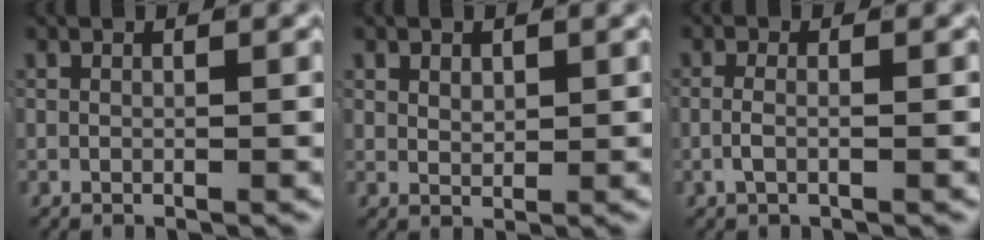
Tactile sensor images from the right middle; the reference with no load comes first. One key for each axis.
{"total": 1.2, "fx": 0.7, "fy": 0.6, "fz": 0.8, "tx": -0.017, "ty": -0.012, "tz": 0.022}
{"total": 1.3, "fx": -0.6, "fy": 0.1, "fz": 1.1, "tx": -0.026, "ty": -0.005, "tz": -0.010}